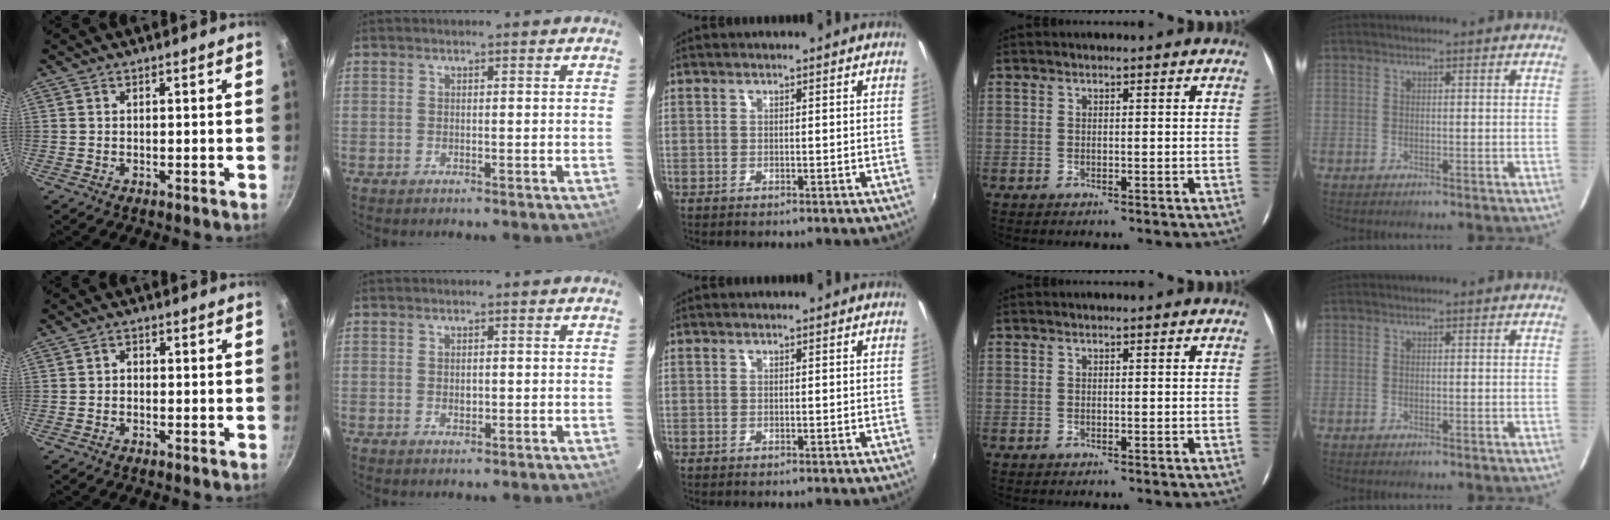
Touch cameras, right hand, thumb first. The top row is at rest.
{"thumb": {"total": 1.4, "force": [-0.4, 1.1, 0.7], "torque": [-0.009, 0.008, -0.009]}, "index": {"total": 1.4, "force": [-0.1, 1.0, 0.9], "torque": [-0.015, 0.003, 0.000]}}